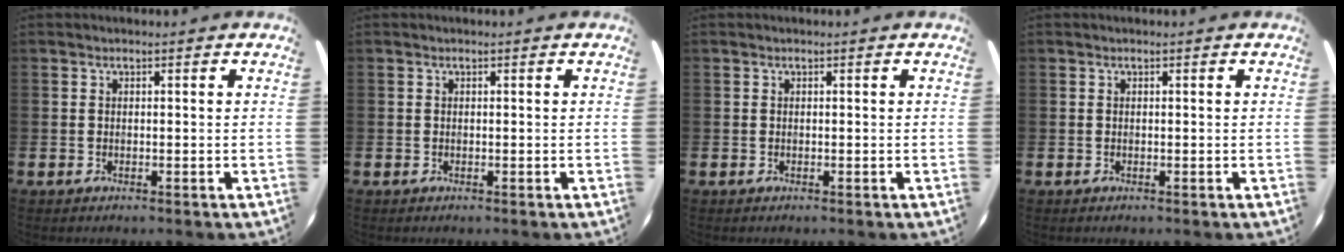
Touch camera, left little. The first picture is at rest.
{"total": 0.0}
{"total": 0.0}
{"total": 0.0}